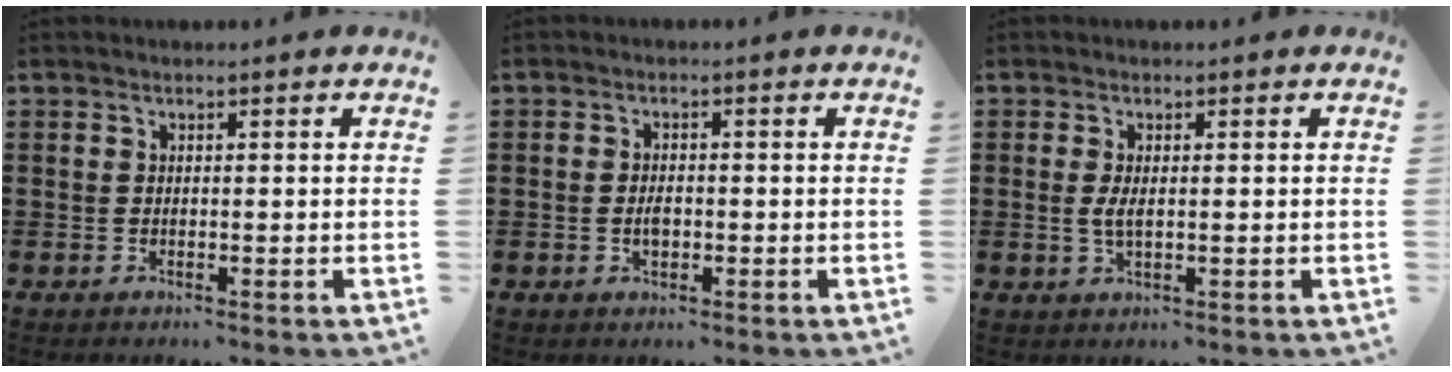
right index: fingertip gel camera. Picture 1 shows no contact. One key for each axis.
{"total": 2.2, "fx": -0.3, "fy": 1.2, "fz": 1.8, "tx": -0.035, "ty": 0.003, "tz": -0.006}
{"total": 2.5, "fx": 0.1, "fy": 0.9, "fz": 2.3, "tx": -0.052, "ty": -0.003, "tz": -0.002}